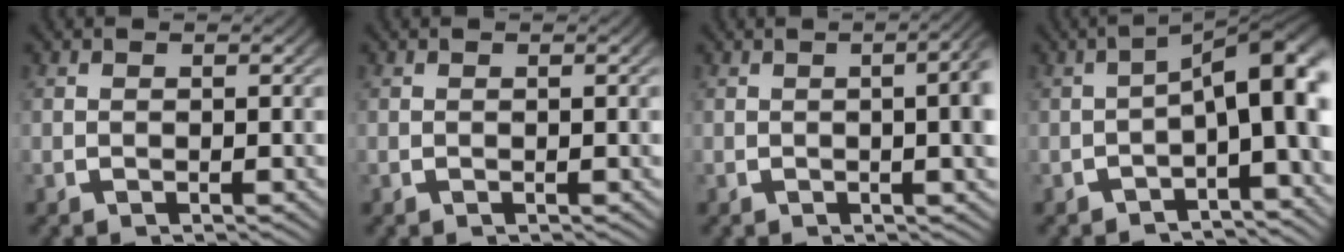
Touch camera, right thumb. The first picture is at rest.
{"total": 0.0}
{"total": 6.2, "force": [1.1, 2.5, 5.5], "torque": [-0.044, 0.022, 0.004]}
{"total": 8.3, "force": [-1.0, 4.1, 7.2], "torque": [-0.100, -0.012, -0.010]}